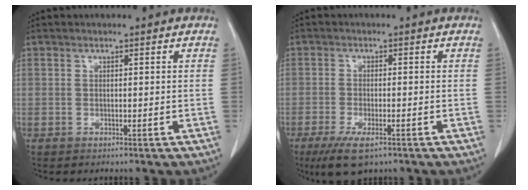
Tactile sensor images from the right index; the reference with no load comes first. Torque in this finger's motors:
{"motor_torque": [0.69, -0.38, 0.33, 0.08]}